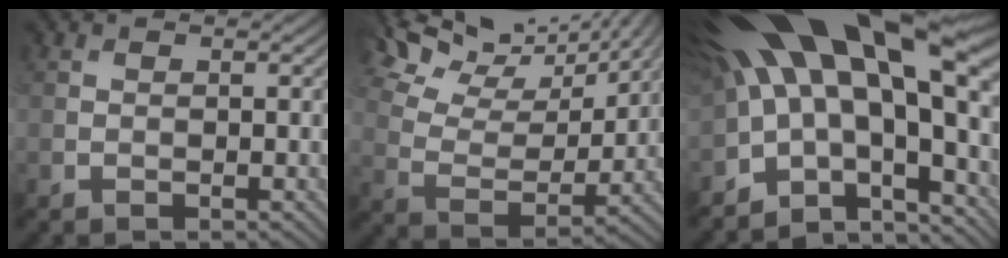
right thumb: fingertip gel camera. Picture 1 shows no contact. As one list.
[{"total": 14.0, "force": [11.4, 4.5, 6.7], "torque": [-0.153, 0.006, 0.170]}, {"total": 18.3, "force": [2.1, 7.1, 16.7], "torque": [-0.261, -0.020, 0.062]}]